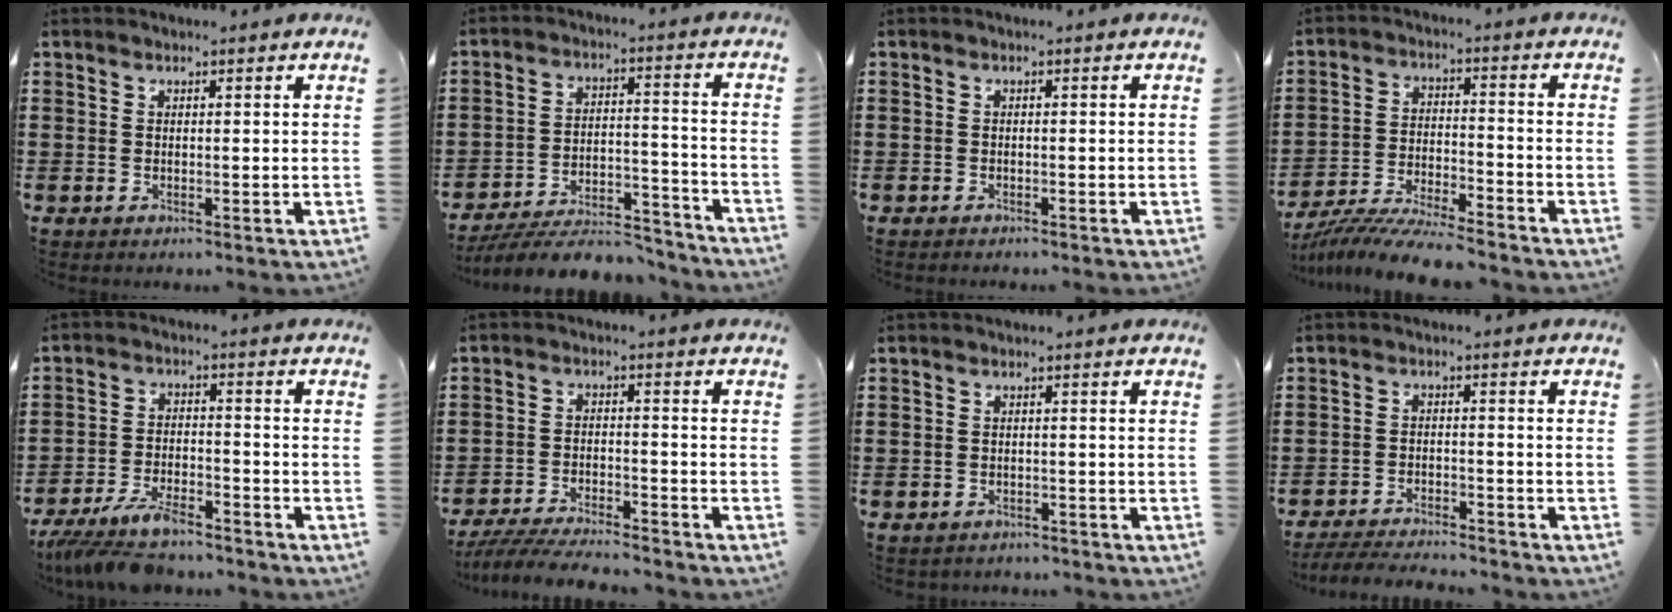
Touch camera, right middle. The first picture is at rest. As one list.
[{"total": 8.2, "force": [-7.6, 1.3, 2.7], "torque": [-0.035, 0.022, -0.144]}, {"total": 0.7, "force": [-0.7, 0.1, 0.0], "torque": [-0.002, 0.001, -0.015]}, {"total": 8.3, "force": [-8.0, 0.2, 2.2], "torque": [-0.040, 0.007, -0.156]}, {"total": 7.0, "force": [-6.2, 1.3, 3.0], "torque": [-0.070, -0.003, -0.122]}, {"total": 5.8, "force": [-5.6, 0.5, 1.5], "torque": [-0.034, -0.001, -0.111]}, {"total": 1.3, "force": [-1.3, 0.3, -0.1], "torque": [-0.003, 0.000, -0.029]}, {"total": 4.2, "force": [-4.1, 0.3, 0.7], "torque": [-0.020, -0.001, -0.086]}]